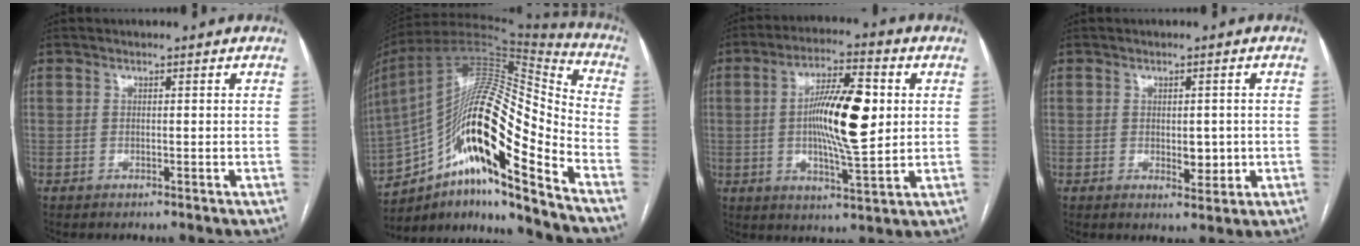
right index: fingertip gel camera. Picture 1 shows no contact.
{"total": 24.8, "force": [-13.1, 4.1, 20.7], "torque": [-0.358, 0.025, -0.225]}
{"total": 13.2, "force": [1.2, 2.6, 12.8], "torque": [-0.223, 0.007, 0.016]}
{"total": 3.4, "force": [-0.3, 1.7, 2.9], "torque": [-0.039, -0.004, 0.003]}